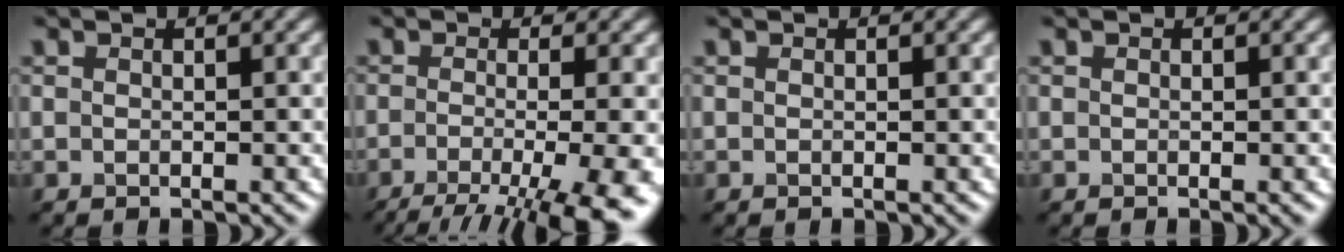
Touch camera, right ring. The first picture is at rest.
{"total": 8.9, "force": [-5.6, 1.5, 6.7], "torque": [-0.130, -0.011, -0.055]}
{"total": 0.0}
{"total": 0.0}